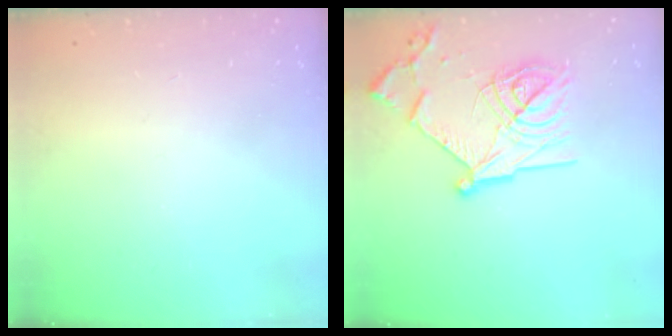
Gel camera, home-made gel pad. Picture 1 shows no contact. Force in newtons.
{"total": 19.8, "press": 19.7, "slide": 1.2}